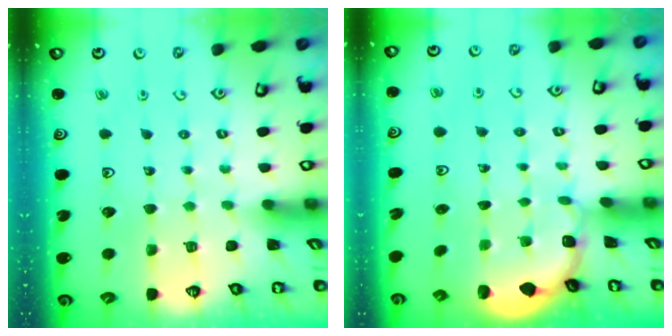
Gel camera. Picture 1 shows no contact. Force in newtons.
{"total": 1.8, "press": 1.6, "slide": 0.7}